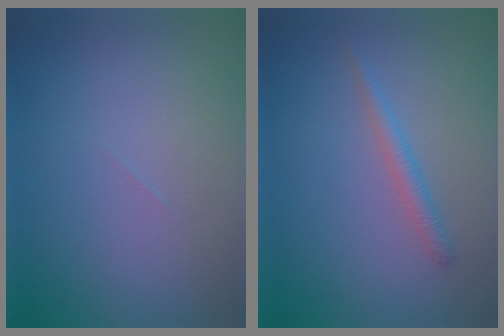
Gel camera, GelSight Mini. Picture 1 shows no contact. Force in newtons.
{"total": 1.5, "press": 1.5, "slide": 0.0}